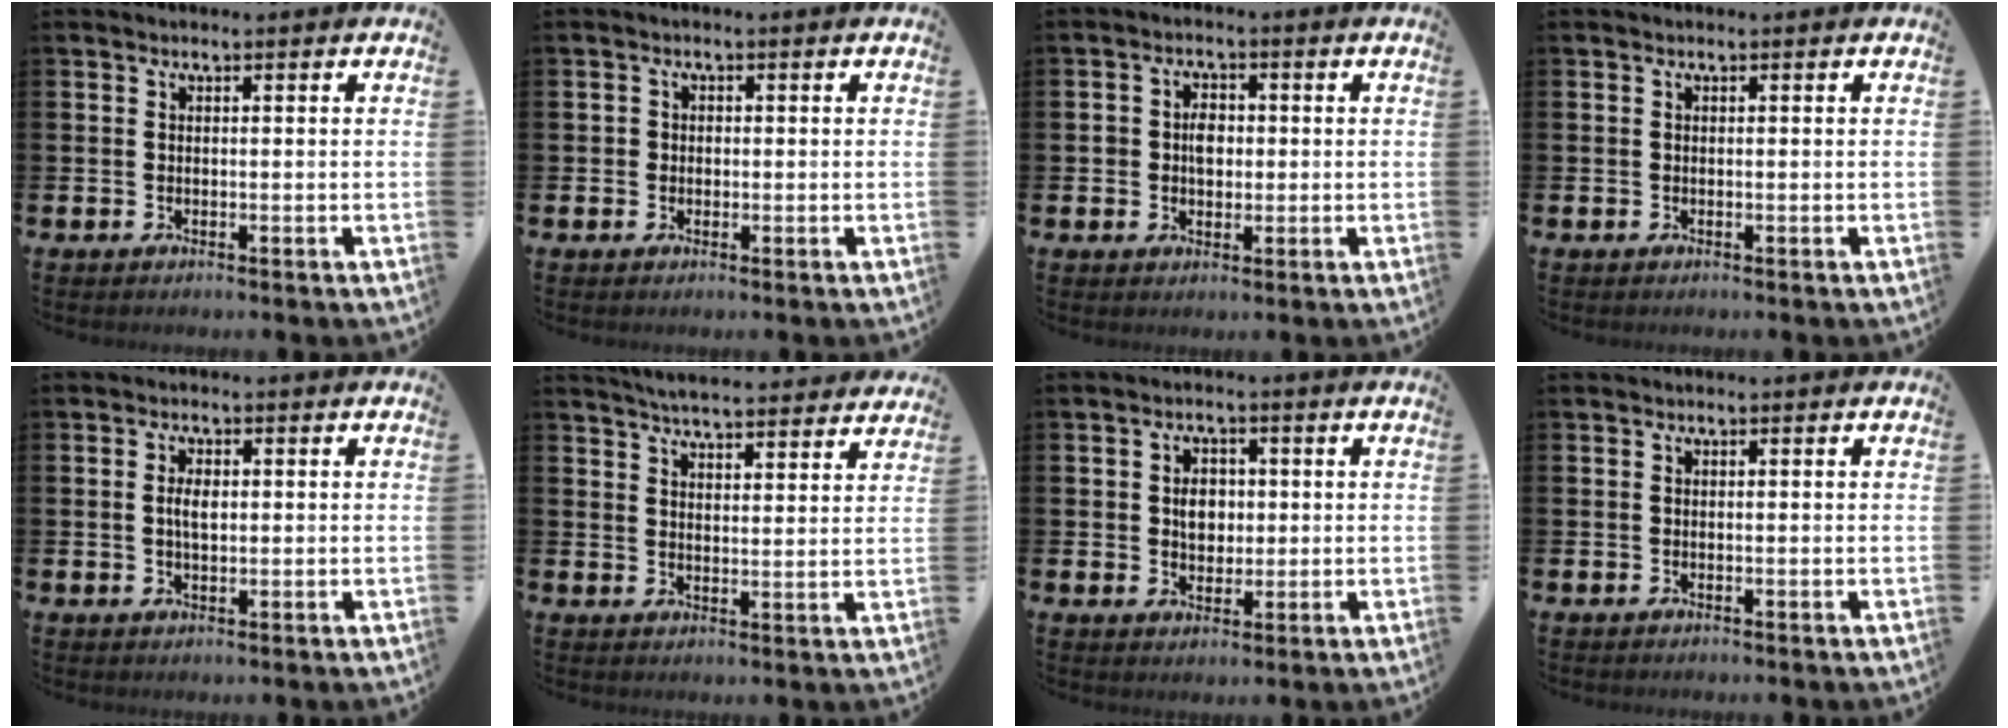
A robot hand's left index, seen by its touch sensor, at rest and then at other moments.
{"total": 1.1, "force": [-0.1, 1.0, 0.2], "torque": [0.008, 0.002, -0.007]}
{"total": 3.3, "force": [0.2, 2.5, 2.1], "torque": [-0.015, 0.000, -0.007]}
{"total": 0.0}
{"total": 2.5, "force": [0.4, 1.3, 2.1], "torque": [-0.028, 0.002, 0.001]}
{"total": 5.5, "force": [5.4, 0.3, 0.9], "torque": [-0.030, -0.030, 0.097]}
{"total": 3.7, "force": [0.5, 2.8, 2.4], "torque": [-0.030, 0.005, 0.001]}
{"total": 0.0}